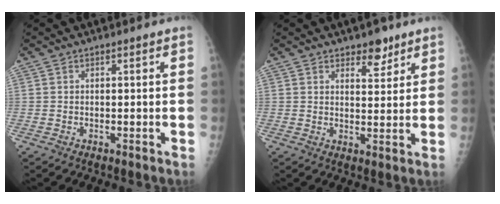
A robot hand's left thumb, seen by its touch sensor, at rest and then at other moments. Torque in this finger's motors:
{"motor_torque": [0.08, 0.17, -0.11, -0.12, 0.06]}